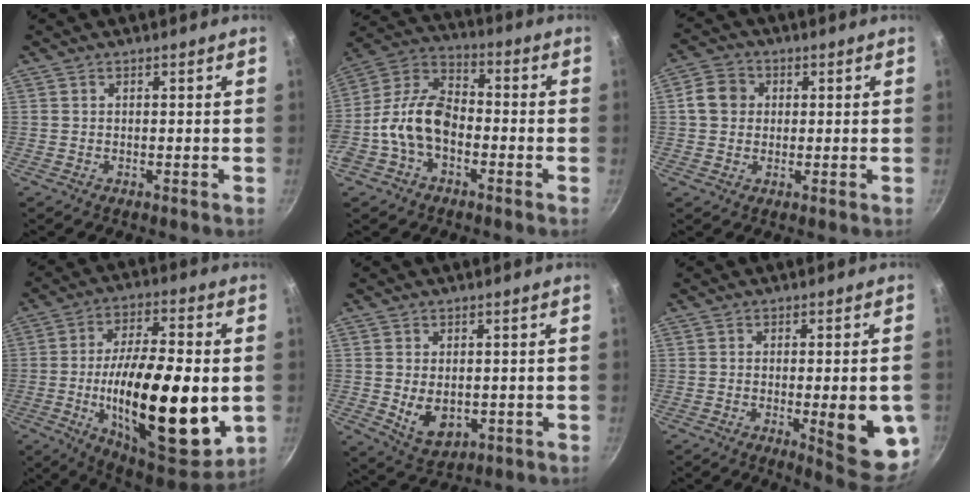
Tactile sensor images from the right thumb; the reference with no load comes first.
{"total": 12.8, "force": [-3.2, 8.1, 9.3], "torque": [-0.160, 0.049, -0.080]}
{"total": 5.7, "force": [0.8, 5.0, 2.6], "torque": [-0.024, 0.007, 0.002]}
{"total": 27.2, "force": [-3.8, 10.5, 24.8], "torque": [-0.384, 0.001, -0.057]}
{"total": 6.9, "force": [-0.5, 4.7, 5.0], "torque": [-0.073, -0.013, 0.009]}
{"total": 13.1, "force": [-2.7, 3.5, 12.4], "torque": [-0.129, -0.001, -0.027]}